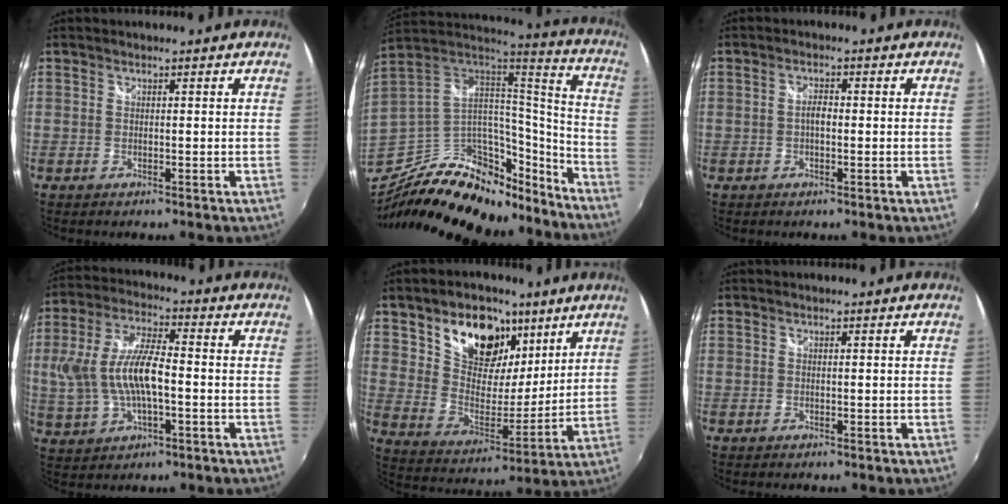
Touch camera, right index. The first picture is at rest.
{"total": 27.4, "force": [-19.0, 13.9, 14.0], "torque": [-0.242, 0.054, -0.271]}
{"total": 2.0, "force": [-0.3, 0.9, 1.7], "torque": [-0.032, 0.005, -0.007]}
{"total": 13.1, "force": [-1.2, 5.8, 11.7], "torque": [-0.247, 0.007, -0.016]}
{"total": 17.3, "force": [9.7, 10.9, 9.2], "torque": [-0.167, 0.016, 0.175]}
{"total": 0.0}